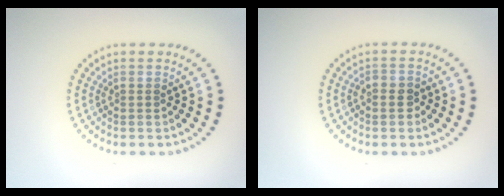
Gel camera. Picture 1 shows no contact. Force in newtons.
{"total": 1.2, "press": 1.1, "slide": 0.4}